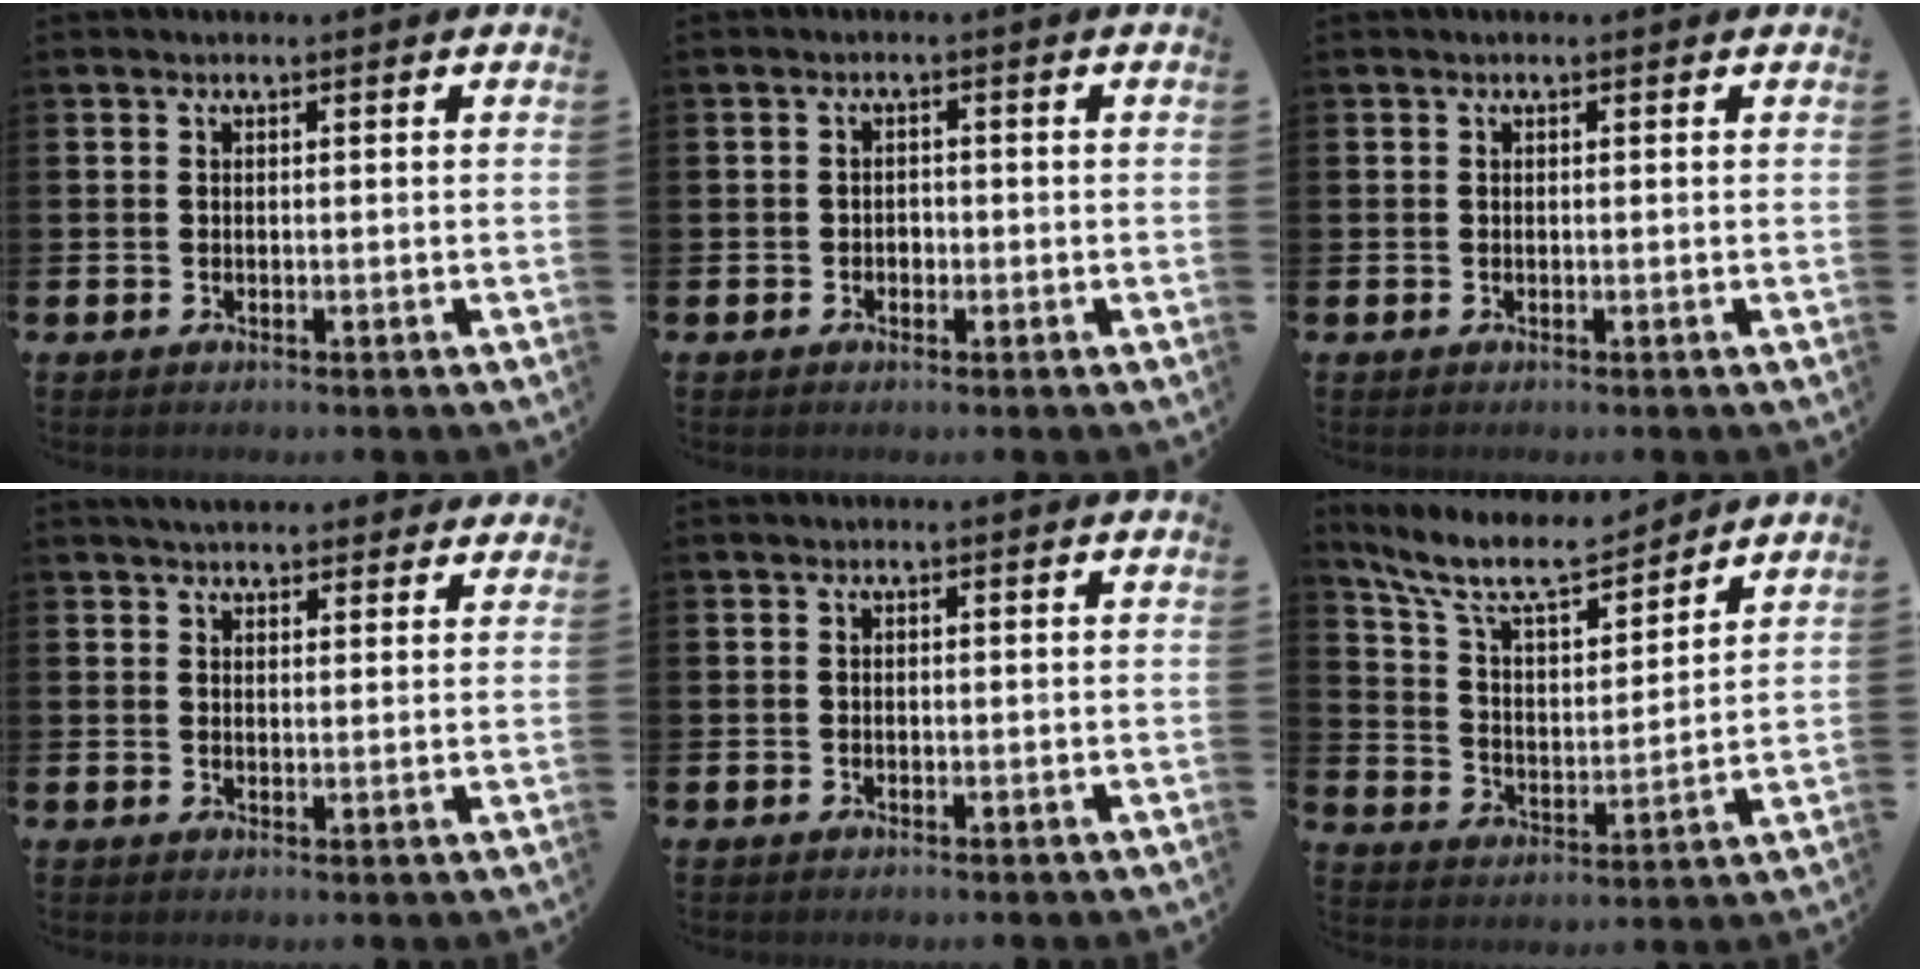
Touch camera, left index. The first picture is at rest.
{"total": 1.3, "force": [-0.6, 1.1, 0.4], "torque": [-0.007, 0.002, -0.014]}
{"total": 0.0}
{"total": 3.7, "force": [3.5, 1.1, 0.6], "torque": [-0.018, -0.009, 0.066]}
{"total": 0.0}
{"total": 9.9, "force": [8.8, 2.3, 3.9], "torque": [-0.115, -0.046, 0.158]}